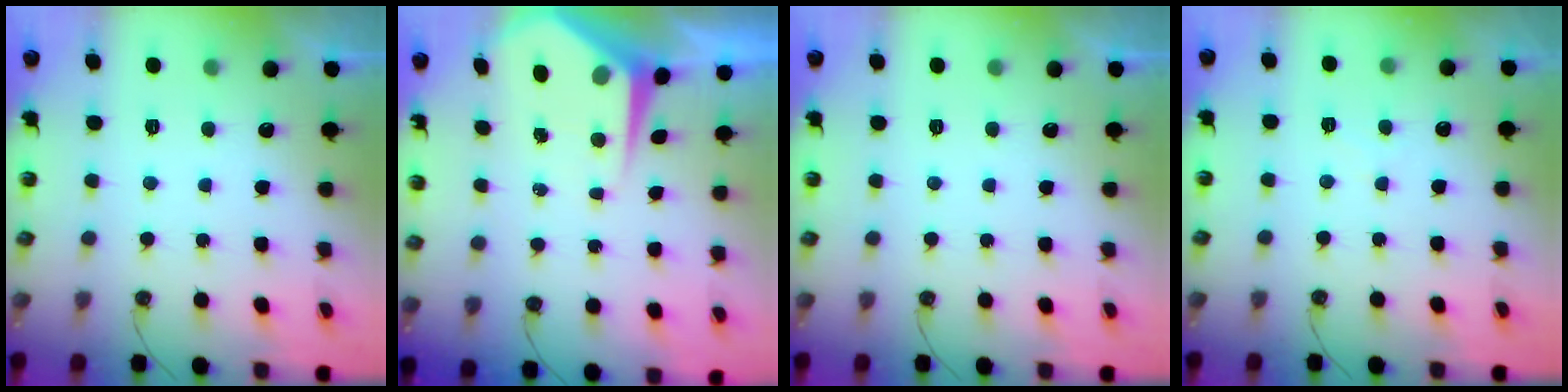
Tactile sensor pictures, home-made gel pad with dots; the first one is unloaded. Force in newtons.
{"total": 7.0, "press": 7.0, "slide": 0.6}
{"total": 0.0}
{"total": 4.0, "press": 4.0, "slide": 0.6}